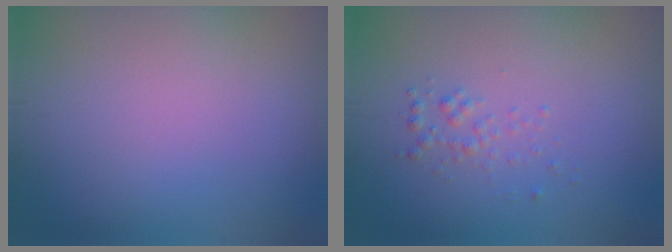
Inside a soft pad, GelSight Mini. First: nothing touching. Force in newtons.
{"total": 1.1, "press": 1.1, "slide": 0.1}